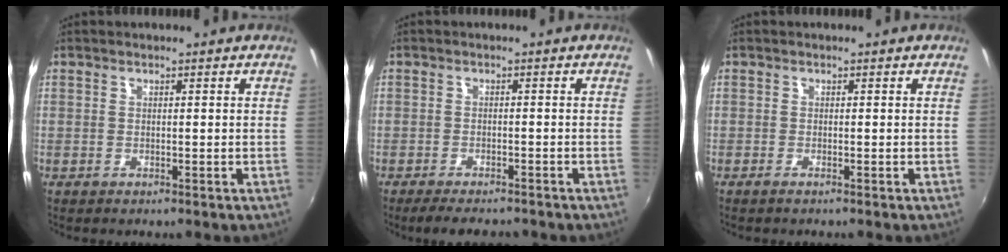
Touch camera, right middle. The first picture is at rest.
{"total": 6.7, "force": [-5.6, 1.8, 3.1], "torque": [-0.070, -0.018, -0.088]}
{"total": 0.8, "force": [-0.6, -0.1, 0.6], "torque": [-0.012, -0.003, -0.012]}